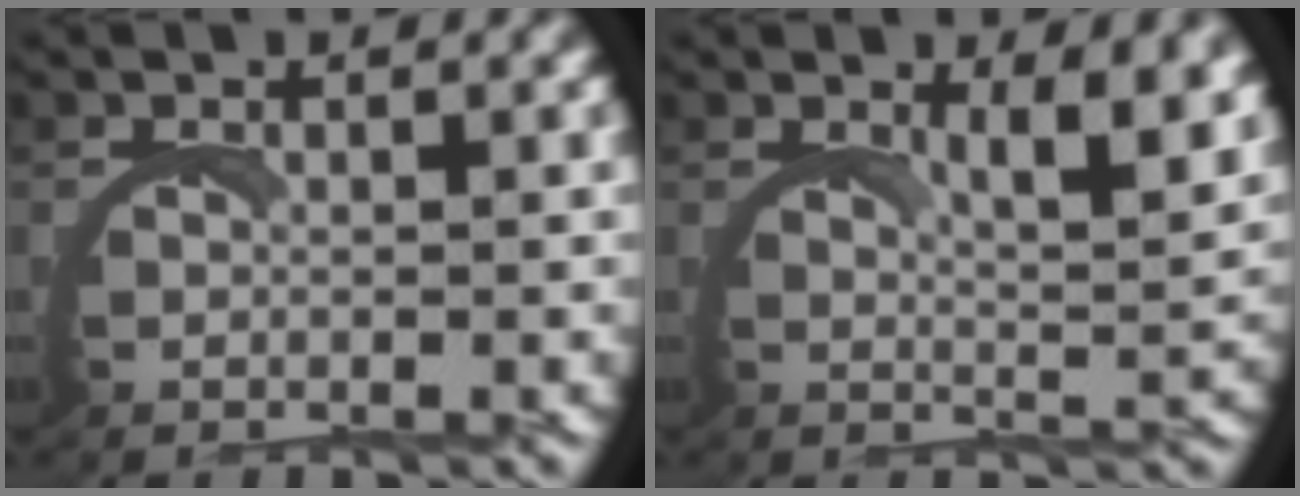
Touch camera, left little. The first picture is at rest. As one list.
[{"total": 4.1, "force": [2.7, 0.1, 3.1], "torque": [-0.051, -0.010, 0.042]}]